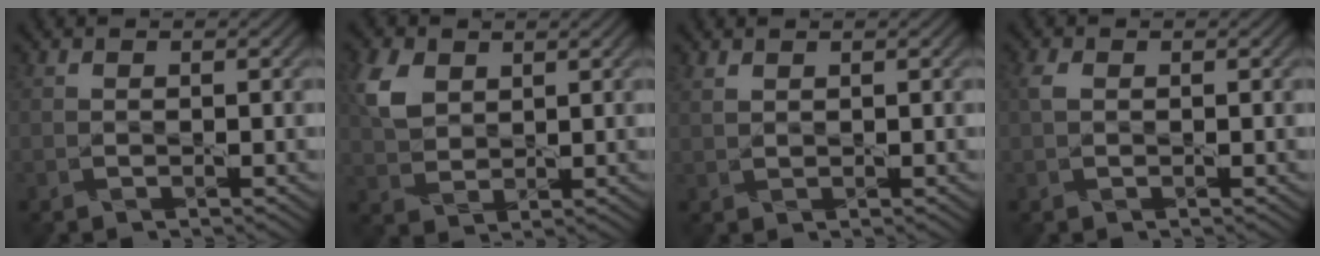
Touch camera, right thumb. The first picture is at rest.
{"total": 5.3, "force": [2.2, 3.6, 3.2], "torque": [-0.083, 0.004, 0.046]}
{"total": 1.1, "force": [0.9, 0.4, 0.5], "torque": [-0.022, -0.001, 0.023]}
{"total": 1.2, "force": [0.3, 0.7, 0.9], "torque": [-0.025, 0.005, 0.003]}